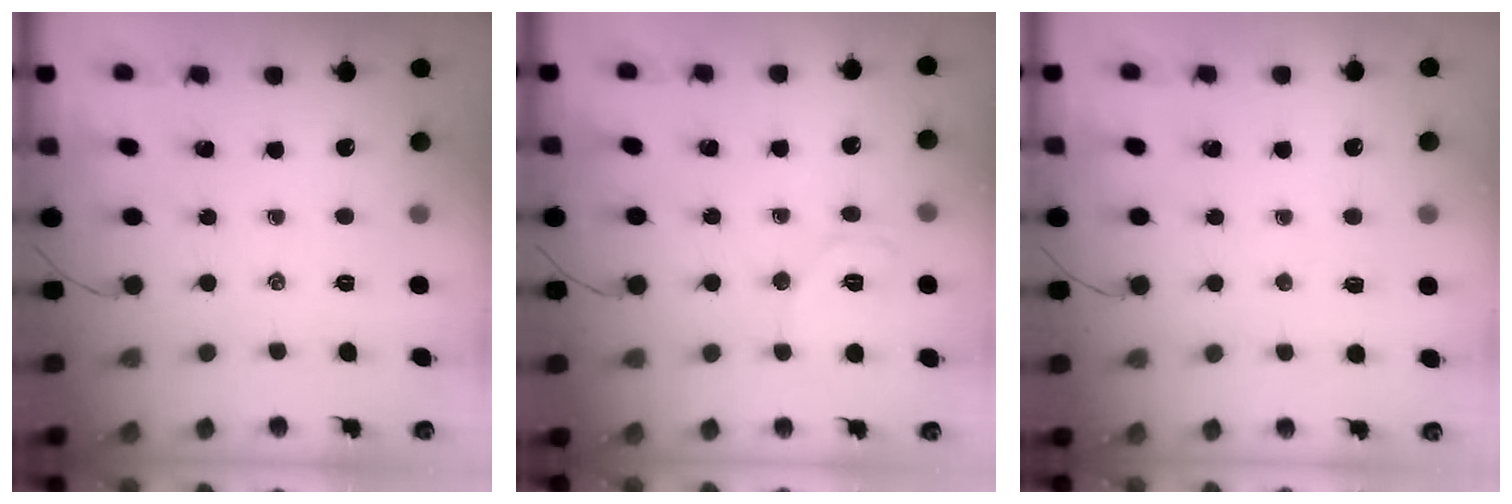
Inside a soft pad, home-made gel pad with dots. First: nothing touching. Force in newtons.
{"total": 8.7, "press": 8.6, "slide": 0.5}
{"total": 1.6, "press": 1.6, "slide": 0.5}